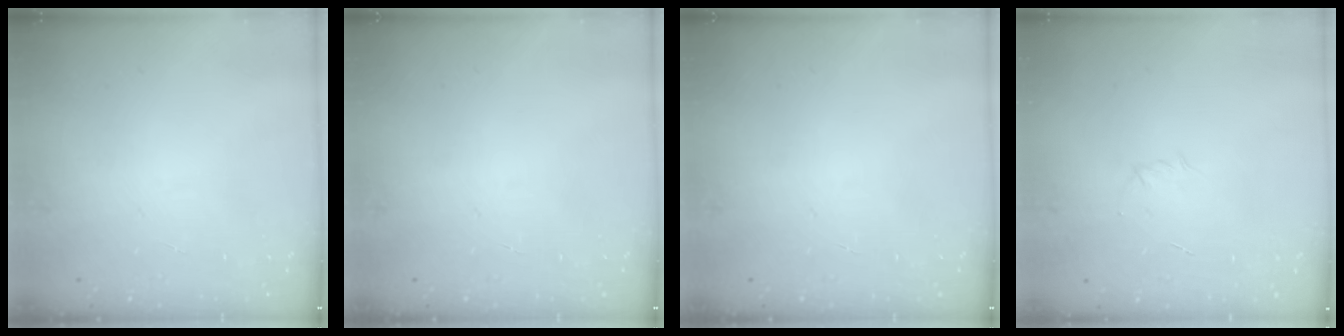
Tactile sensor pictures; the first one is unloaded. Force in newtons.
{"total": 0.0}
{"total": 0.0}
{"total": 2.9, "press": 2.8, "slide": 0.8}